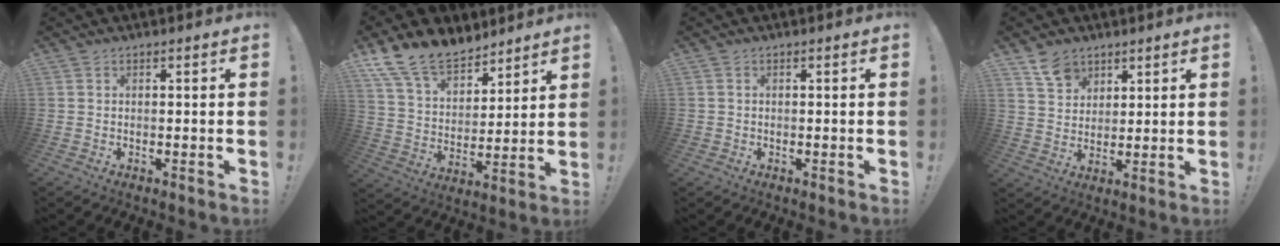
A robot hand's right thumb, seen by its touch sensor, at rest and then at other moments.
{"total": 15.5, "force": [12.2, 7.8, 5.4], "torque": [-0.111, -0.090, 0.231]}
{"total": 0.8, "force": [-0.2, 0.8, 0.0], "torque": [-0.007, 0.005, -0.002]}
{"total": 7.9, "force": [5.6, 5.2, 1.8], "torque": [-0.025, -0.035, 0.107]}